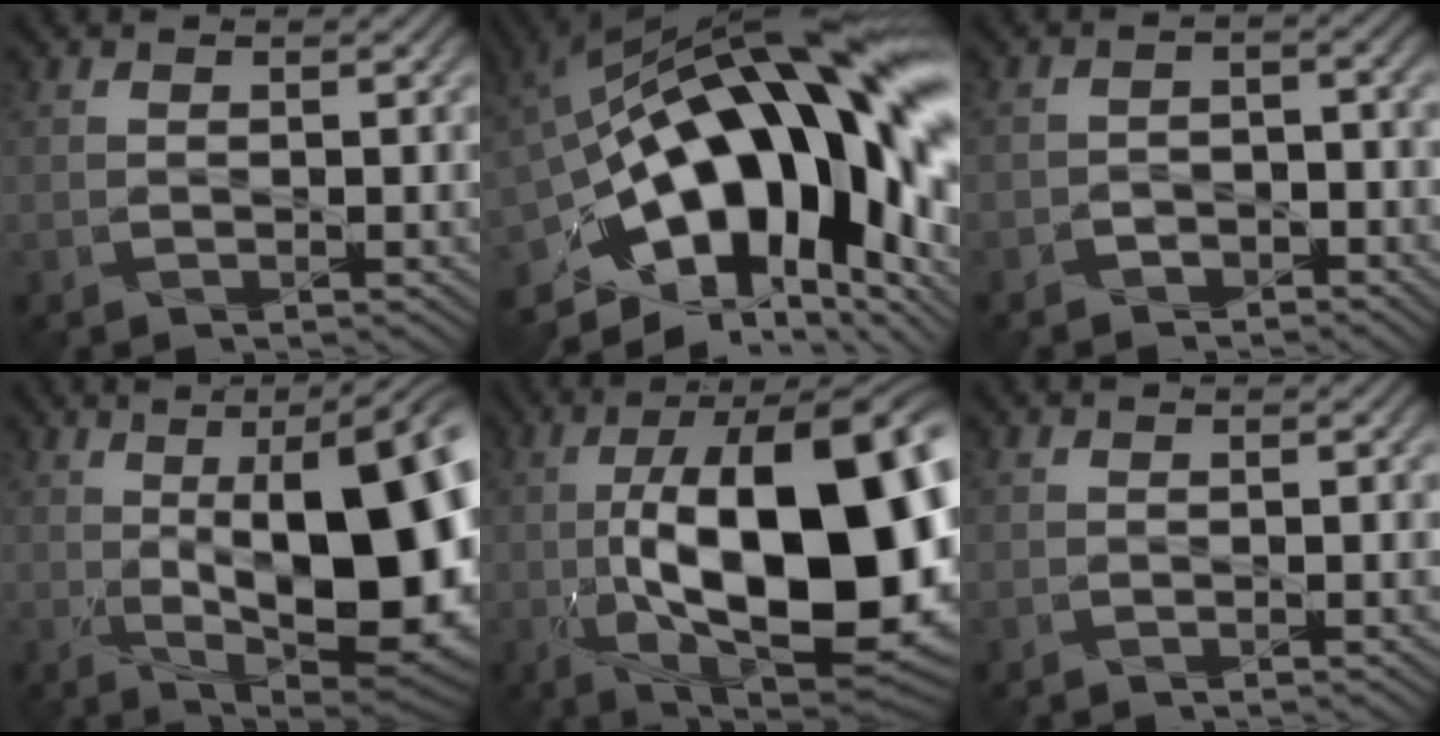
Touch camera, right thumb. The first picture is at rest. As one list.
[{"total": 21.6, "force": [-2.3, 11.2, 18.3], "torque": [-0.313, -0.021, -0.035]}, {"total": 2.6, "force": [-2.0, 1.6, 0.6], "torque": [-0.004, 0.002, -0.039]}, {"total": 18.9, "force": [0.4, 7.0, 17.6], "torque": [-0.239, 0.011, 0.003]}, {"total": 21.7, "force": [-1.5, 8.7, 19.8], "torque": [-0.306, 0.007, -0.033]}, {"total": 0.0}]